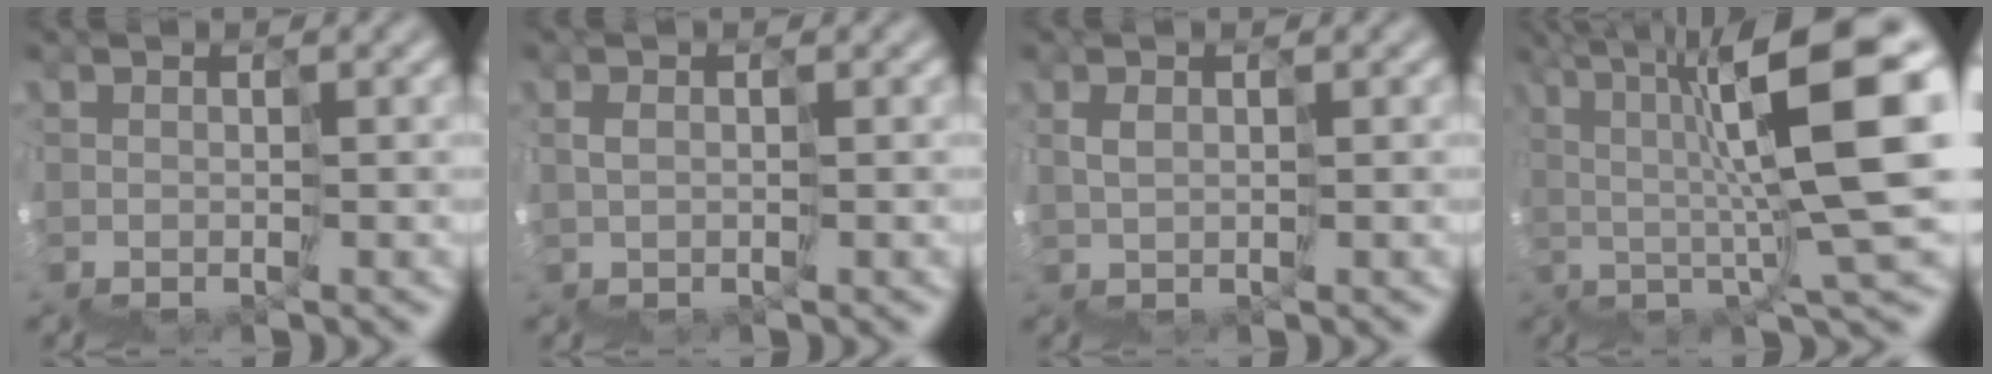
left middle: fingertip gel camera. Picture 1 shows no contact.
{"total": 0.6, "force": [0.1, -0.1, 0.6], "torque": [-0.013, 0.007, 0.003]}
{"total": 0.8, "force": [0.6, -0.4, 0.5], "torque": [-0.017, 0.011, 0.009]}
{"total": 11.5, "force": [3.1, 0.5, 11.0], "torque": [-0.169, 0.027, 0.052]}